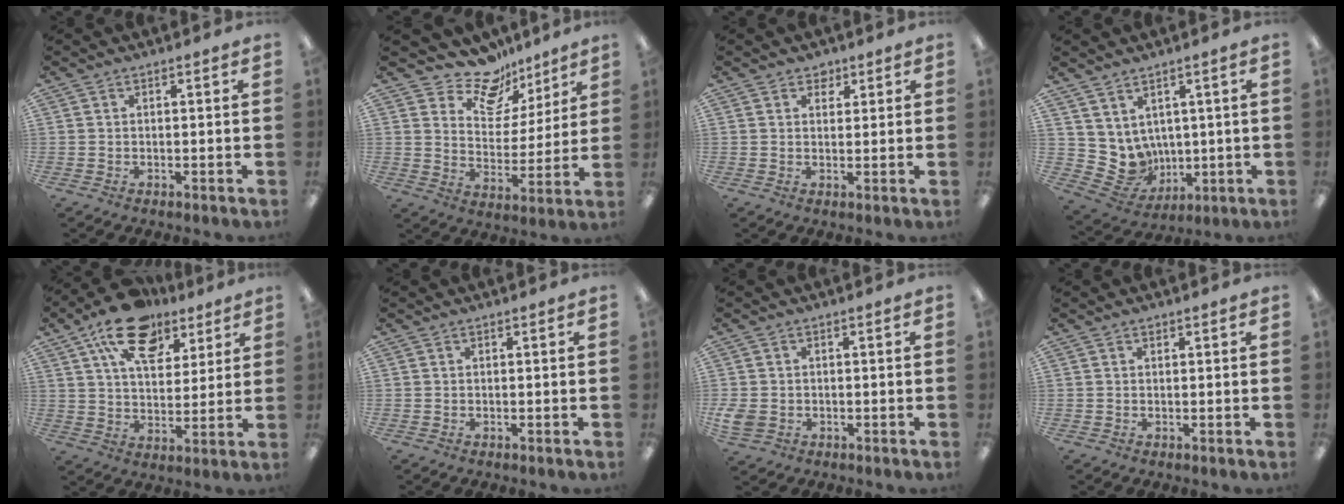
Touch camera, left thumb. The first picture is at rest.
{"total": 13.3, "force": [10.8, 6.8, 3.8], "torque": [-0.078, -0.076, 0.200]}
{"total": 2.8, "force": [2.1, 1.8, 0.5], "torque": [0.002, -0.005, 0.035]}
{"total": 7.1, "force": [3.5, 6.1, 1.5], "torque": [-0.054, -0.032, 0.077]}
{"total": 17.4, "force": [10.9, 9.5, 9.7], "torque": [-0.154, -0.045, 0.193]}
{"total": 0.0}
{"total": 3.8, "force": [-0.6, 3.1, 2.1], "torque": [-0.049, 0.001, -0.011]}
{"total": 0.7, "force": [0.4, 0.4, 0.3], "torque": [-0.007, 0.002, 0.008]}